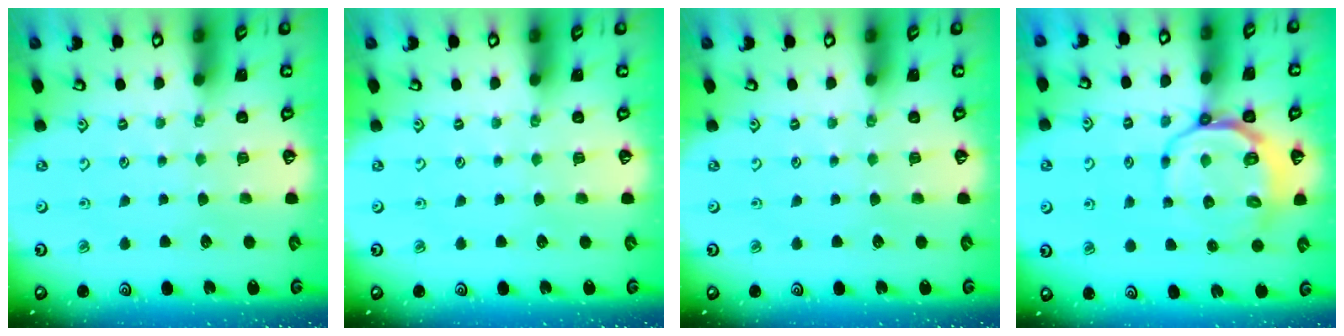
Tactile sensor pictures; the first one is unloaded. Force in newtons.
{"total": 0.0}
{"total": 0.0}
{"total": 9.9, "press": 9.4, "slide": 2.9}